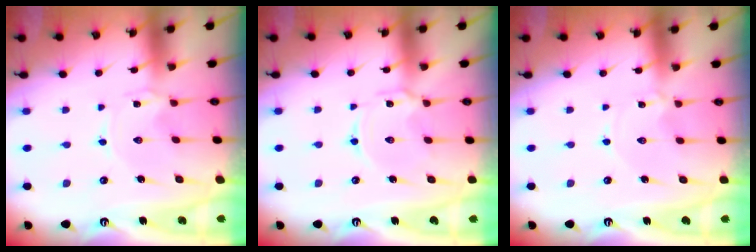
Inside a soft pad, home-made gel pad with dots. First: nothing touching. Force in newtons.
{"total": 2.6, "press": 2.6, "slide": 0.3}
{"total": 0.6, "press": 0.6, "slide": 0.1}